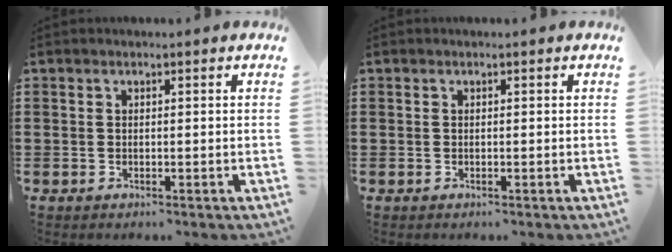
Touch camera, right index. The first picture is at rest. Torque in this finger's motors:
{"motor_torque": [0.08, 0.07, 0.00, 0.00]}